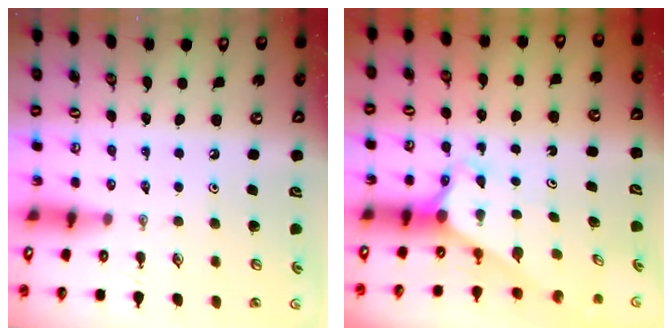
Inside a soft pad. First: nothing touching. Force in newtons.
{"total": 3.7, "press": 3.7, "slide": 0.1}